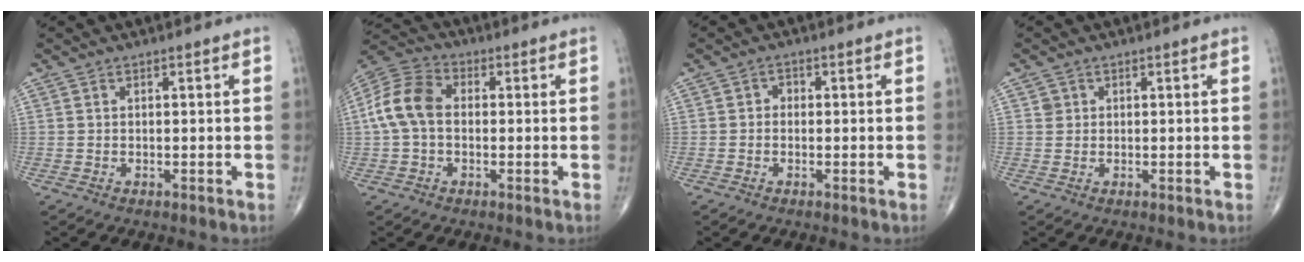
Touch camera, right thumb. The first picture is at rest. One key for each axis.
{"total": 10.2, "fx": 0.1, "fy": 7.0, "fz": 7.4, "tx": -0.151, "ty": 0.031, "tz": -0.009}
{"total": 1.4, "fx": -0.2, "fy": 1.2, "fz": 0.7, "tx": 0.000, "ty": 0.005, "tz": -0.010}
{"total": 1.3, "fx": 0.4, "fy": 1.2, "fz": 0.1, "tx": 0.008, "ty": 0.000, "tz": 0.004}